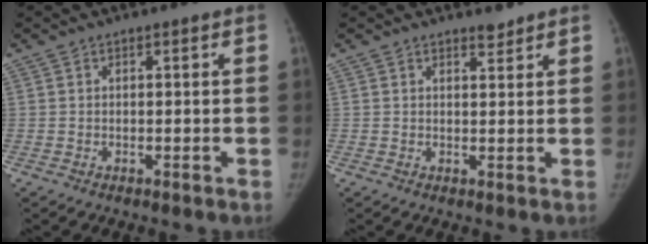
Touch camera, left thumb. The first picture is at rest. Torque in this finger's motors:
{"motor_torque": [0.30, -0.45, 0.59, -0.50, 0.07]}